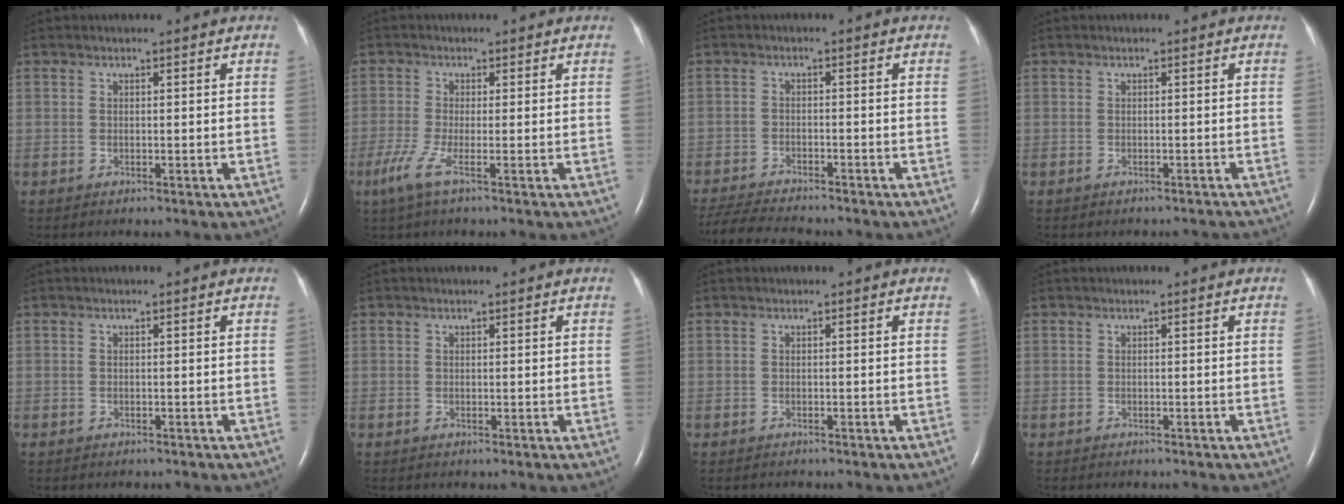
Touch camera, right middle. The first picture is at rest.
{"total": 3.6, "force": [-1.7, 0.0, 3.1], "torque": [-0.077, -0.014, -0.039]}
{"total": 9.0, "force": [-8.3, 0.8, 3.3], "torque": [-0.057, -0.018, -0.136]}
{"total": 3.0, "force": [-2.8, 0.7, 0.8], "torque": [-0.015, -0.006, -0.030]}
{"total": 1.4, "force": [-1.2, 0.4, 0.4], "torque": [-0.011, -0.002, -0.015]}
{"total": 0.0}
{"total": 1.3, "force": [-1.2, 0.3, 0.4], "torque": [-0.010, -0.004, -0.013]}
{"total": 0.7, "force": [-0.7, 0.2, 0.3], "torque": [-0.006, -0.002, -0.008]}